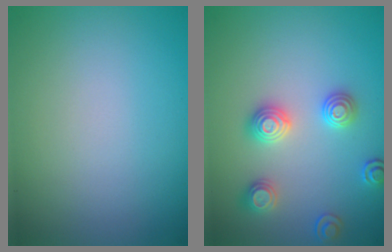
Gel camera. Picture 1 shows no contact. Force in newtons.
{"total": 3.0, "press": 2.9, "slide": 0.6}